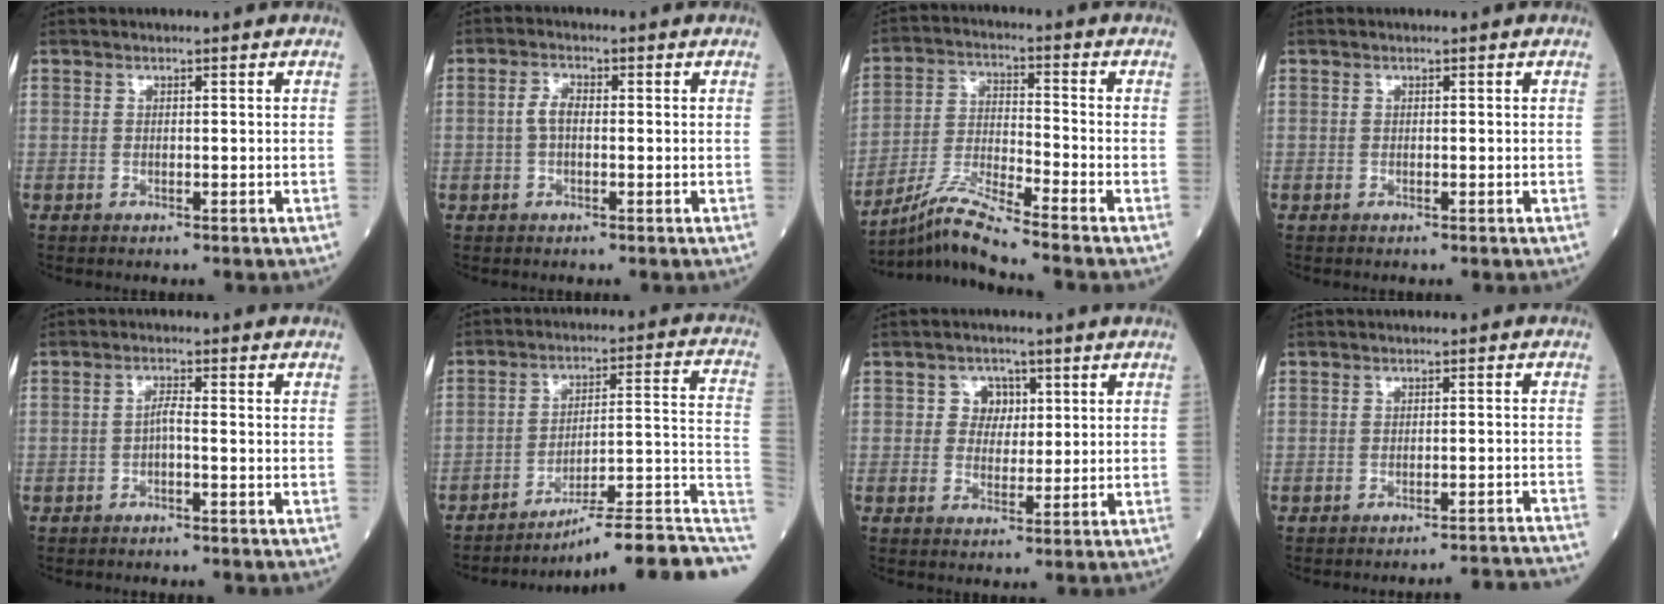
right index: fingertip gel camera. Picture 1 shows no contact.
{"total": 2.6, "force": [-0.1, 1.3, 2.3], "torque": [-0.048, 0.010, -0.004]}
{"total": 8.6, "force": [-7.5, -1.8, 3.7], "torque": [-0.080, -0.019, -0.141]}
{"total": 0.0}
{"total": 1.6, "force": [-0.7, 0.1, 1.5], "torque": [-0.026, 0.002, -0.015]}
{"total": 16.7, "force": [-14.1, 0.0, 8.9], "torque": [-0.065, 0.044, -0.203]}
{"total": 3.4, "force": [1.0, 3.0, 1.3], "torque": [-0.012, 0.005, 0.013]}
{"total": 9.6, "force": [-9.4, -1.8, 0.7], "torque": [0.013, -0.008, -0.108]}